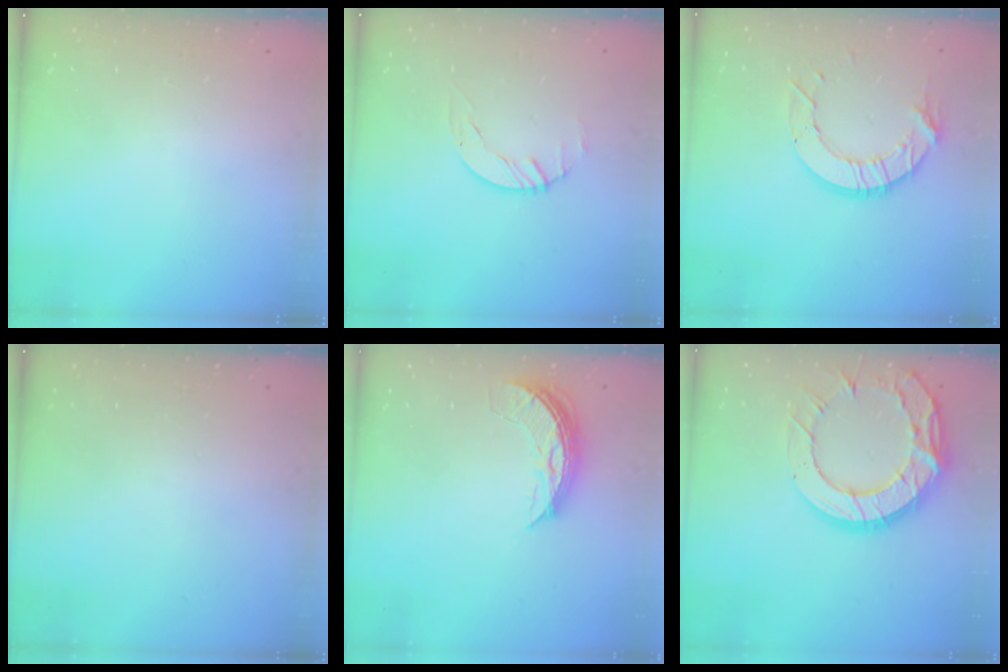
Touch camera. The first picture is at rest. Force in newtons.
{"total": 1.5, "press": 1.5, "slide": 0.2}
{"total": 10.4, "press": 10.3, "slide": 0.5}
{"total": 0.0}
{"total": 7.4, "press": 7.4, "slide": 0.6}
{"total": 18.8, "press": 18.7, "slide": 1.6}